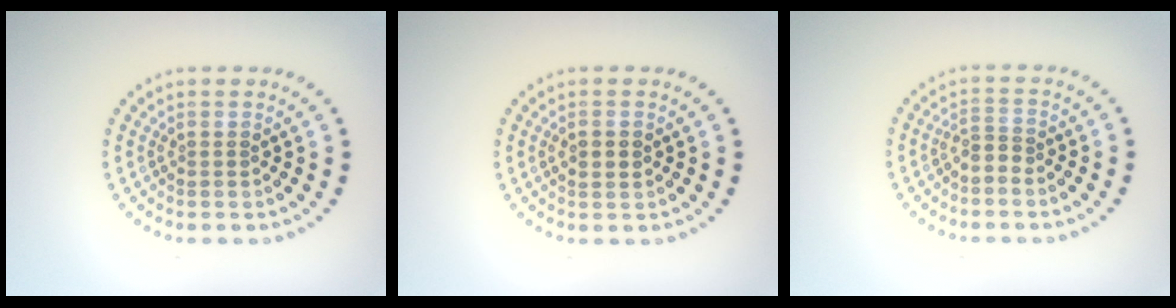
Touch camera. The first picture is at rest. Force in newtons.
{"total": 1.4, "press": 1.4, "slide": 0.1}
{"total": 1.7, "press": 1.3, "slide": 1.2}